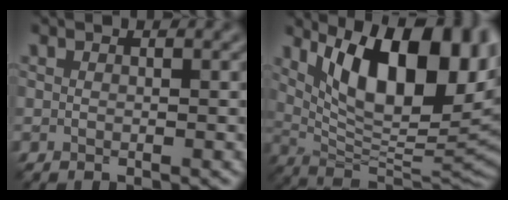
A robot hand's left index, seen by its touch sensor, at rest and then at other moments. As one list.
[{"total": 15.0, "force": [5.2, 6.1, 12.7], "torque": [-0.159, -0.001, 0.089]}]